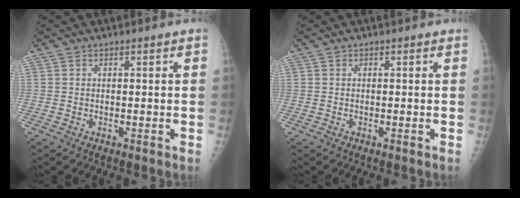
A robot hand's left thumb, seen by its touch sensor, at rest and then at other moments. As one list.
[{"total": 0.0}]